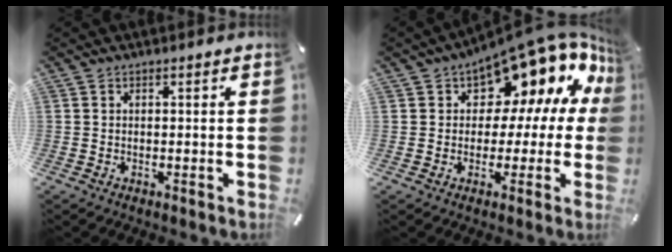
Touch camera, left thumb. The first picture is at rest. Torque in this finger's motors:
{"motor_torque": [2.48, 2.52, 0.57, -0.17, 0.21]}